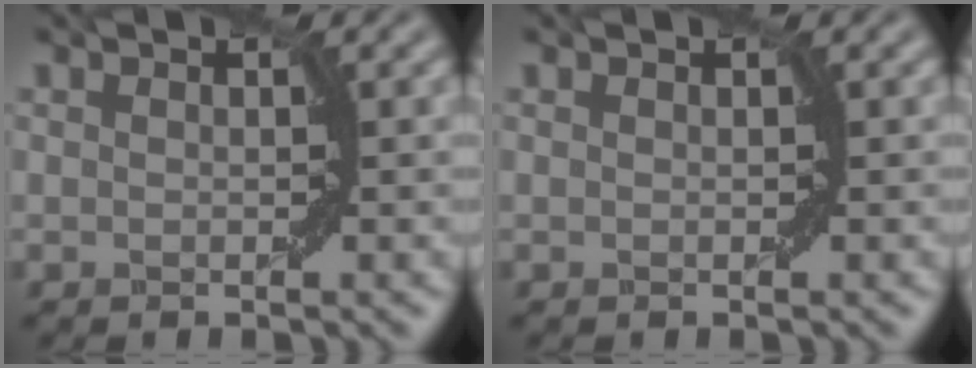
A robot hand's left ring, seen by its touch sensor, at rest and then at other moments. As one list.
[{"total": 0.0}]